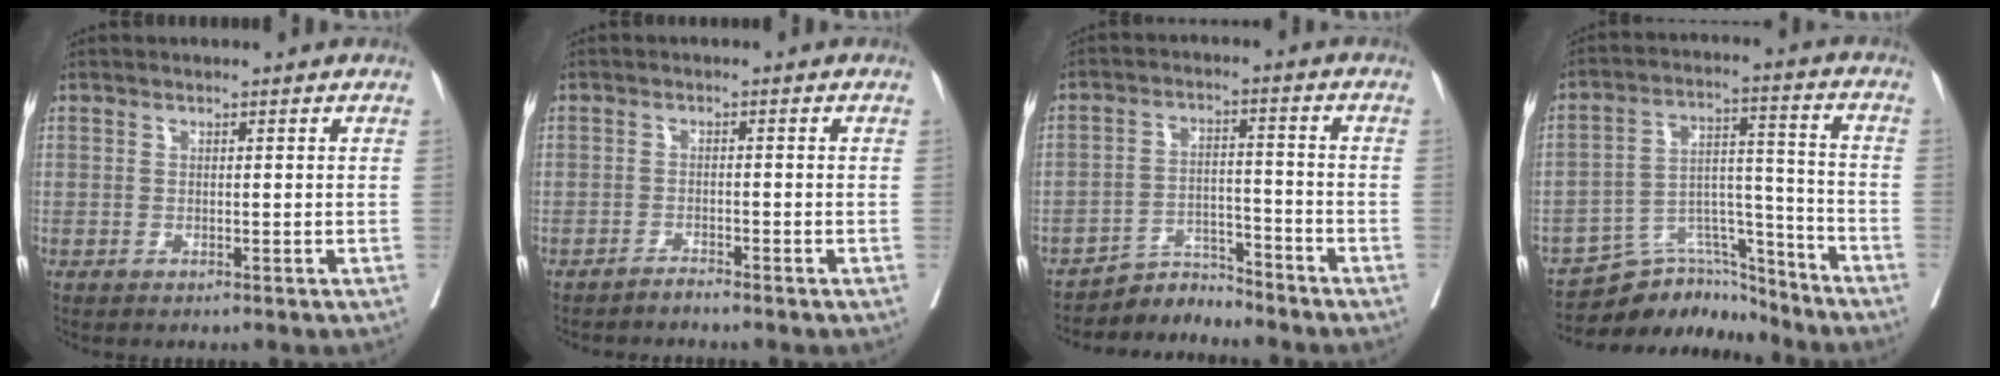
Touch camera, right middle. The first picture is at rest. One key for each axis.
{"total": 1.3, "fx": -1.3, "fy": -0.2, "fz": 0.1, "tx": 0.000, "ty": -0.002, "tz": -0.024}
{"total": 5.1, "fx": -5.0, "fy": 0.3, "fz": -0.9, "tx": 0.022, "ty": 0.008, "tz": -0.086}
{"total": 11.9, "fx": -11.5, "fy": 3.0, "fz": 1.3, "tx": -0.015, "ty": 0.044, "tz": -0.194}